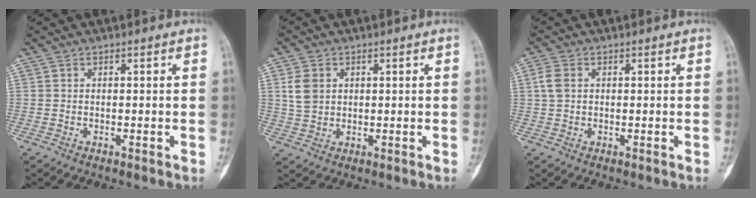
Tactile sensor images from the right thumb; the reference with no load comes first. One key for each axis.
{"total": 4.9, "fx": 1.3, "fy": 3.9, "fz": 2.6, "tx": -0.040, "ty": 0.000, "tz": 0.028}
{"total": 3.2, "fx": 0.6, "fy": 2.3, "fz": 2.1, "tx": -0.050, "ty": 0.007, "tz": 0.010}